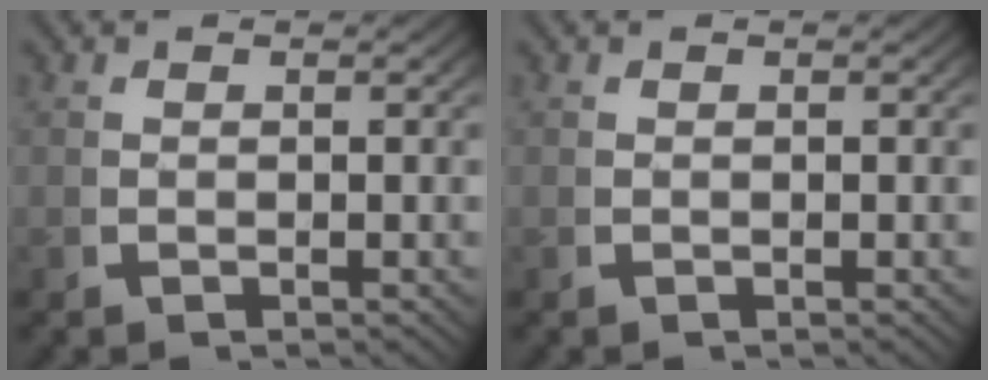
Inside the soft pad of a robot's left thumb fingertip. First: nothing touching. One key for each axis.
{"total": 0.0}